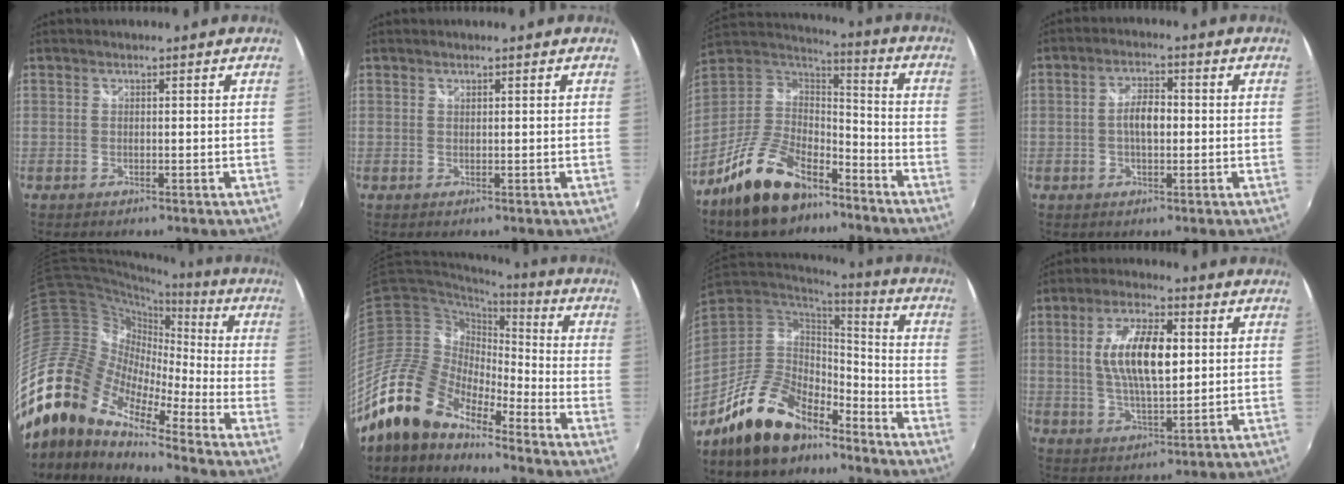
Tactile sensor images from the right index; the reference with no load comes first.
{"total": 0.0}
{"total": 19.4, "force": [-12.9, 9.4, 11.1], "torque": [-0.237, 0.000, -0.222]}
{"total": 4.7, "force": [-0.3, 2.2, 4.1], "torque": [-0.077, 0.009, -0.007]}
{"total": 23.0, "force": [-15.7, 9.9, 13.6], "torque": [-0.251, -0.029, -0.320]}
{"total": 18.8, "force": [-14.9, 7.2, 8.9], "torque": [-0.174, -0.013, -0.294]}
{"total": 15.3, "force": [-11.2, 6.8, 7.9], "torque": [-0.168, 0.001, -0.191]}
{"total": 11.9, "force": [1.9, 4.3, 10.9], "torque": [-0.208, 0.006, 0.037]}